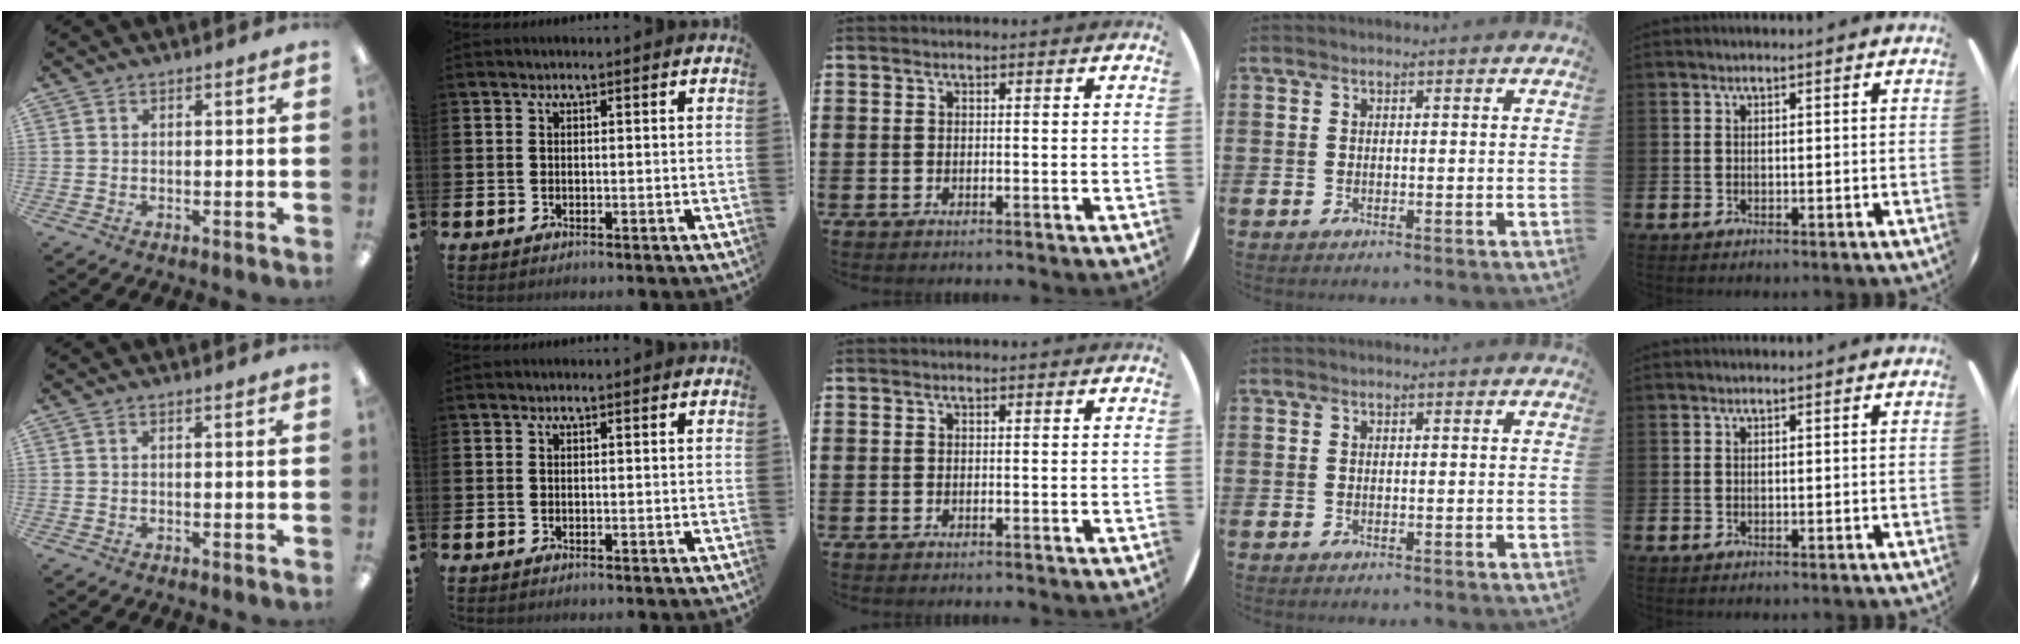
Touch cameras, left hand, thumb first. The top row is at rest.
{}